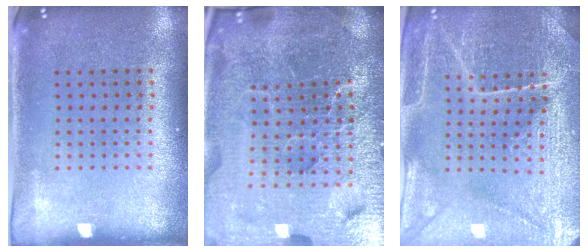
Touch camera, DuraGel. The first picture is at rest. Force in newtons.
{"total": 7.1, "press": 6.1, "slide": 3.6}
{"total": 4.4, "press": 4.3, "slide": 1.1}